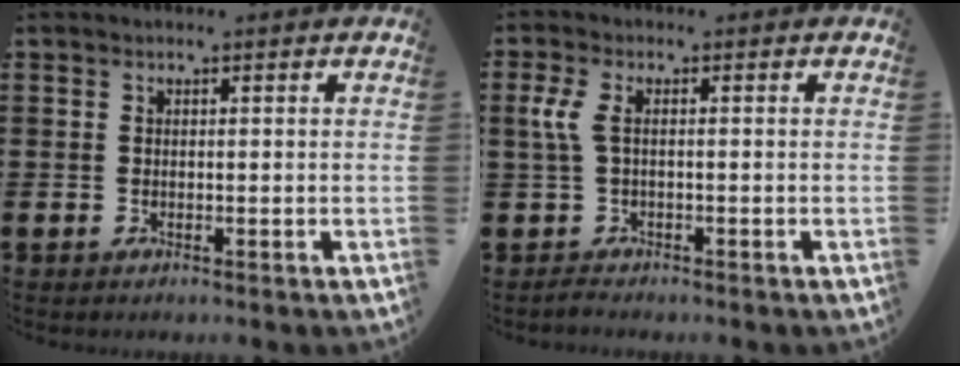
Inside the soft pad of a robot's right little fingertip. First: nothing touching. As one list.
[{"total": 3.0, "force": [-0.4, 1.1, 2.8], "torque": [-0.069, 0.002, -0.013]}]